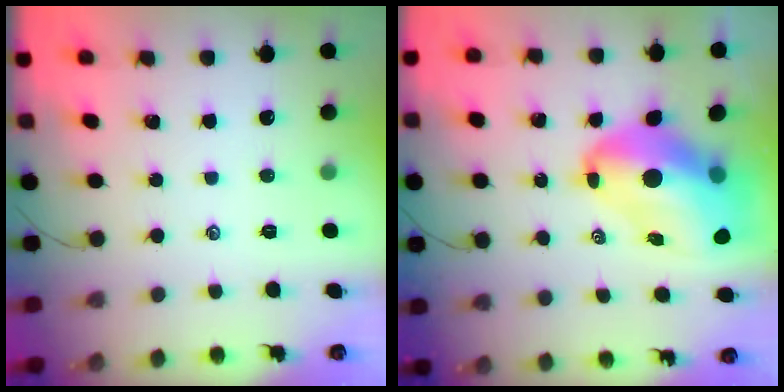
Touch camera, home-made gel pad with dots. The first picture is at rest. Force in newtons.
{"total": 16.9, "press": 16.3, "slide": 4.6}